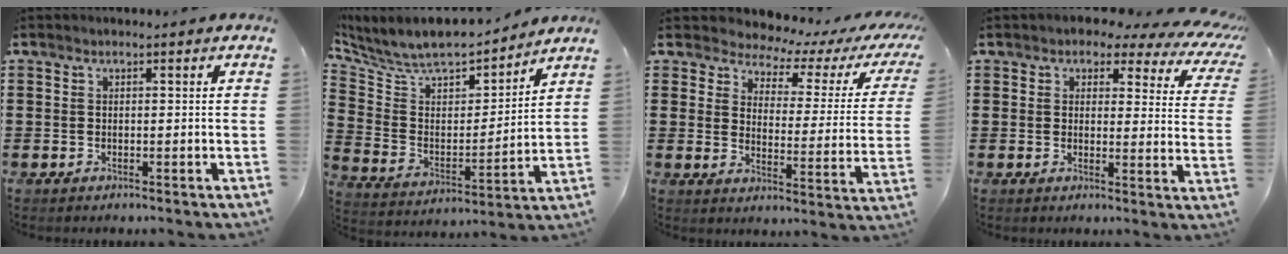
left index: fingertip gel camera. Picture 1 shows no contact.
{"total": 7.6, "force": [7.0, 2.2, 1.8], "torque": [-0.074, -0.052, 0.120]}
{"total": 3.7, "force": [3.3, 1.6, 0.9], "torque": [-0.034, -0.029, 0.048]}
{"total": 3.6, "force": [2.6, 1.9, 1.6], "torque": [-0.032, -0.014, 0.039]}